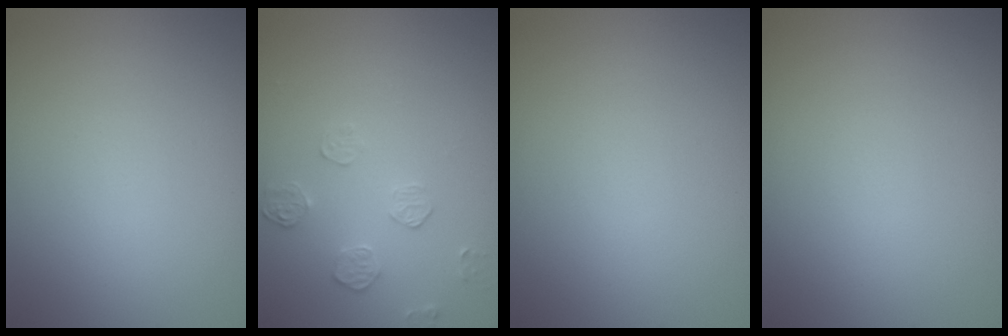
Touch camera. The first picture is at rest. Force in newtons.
{"total": 1.7, "press": 1.0, "slide": 1.4}
{"total": 0.0}
{"total": 0.0}